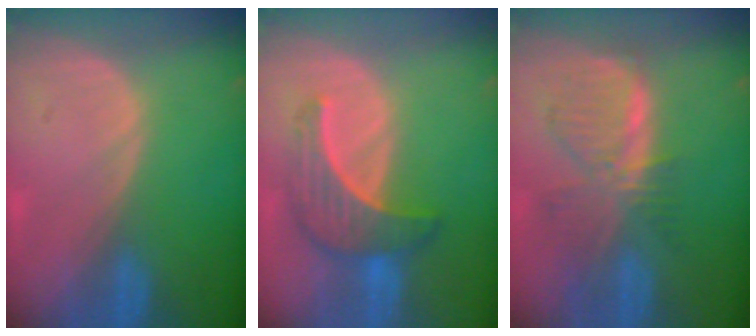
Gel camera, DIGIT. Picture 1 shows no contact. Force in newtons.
{"total": 6.9, "press": 6.8, "slide": 1.0}
{"total": 7.9, "press": 7.0, "slide": 3.6}